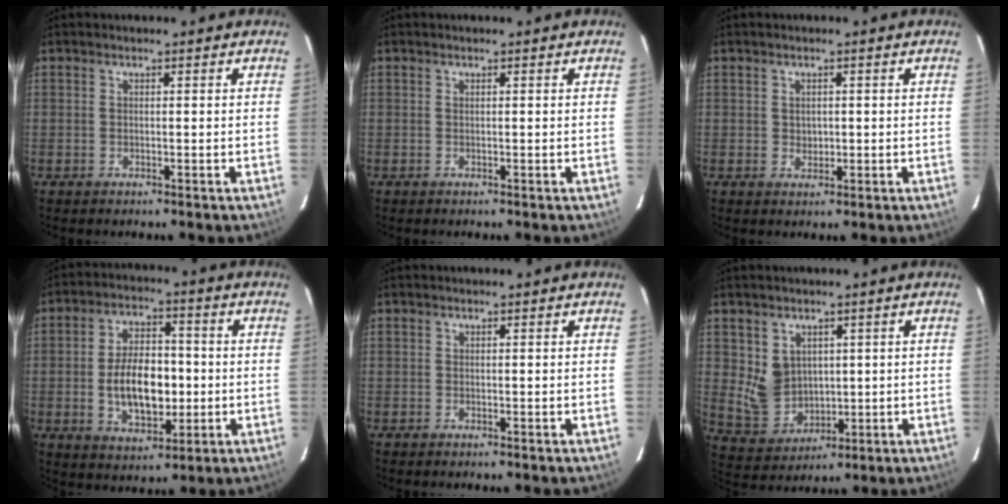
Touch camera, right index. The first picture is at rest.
{"total": 0.0}
{"total": 1.9, "force": [0.2, 1.7, 0.8], "torque": [-0.011, 0.002, 0.007]}
{"total": 12.2, "force": [-1.6, 6.8, 10.0], "torque": [-0.189, 0.011, -0.015]}
{"total": 0.0}
{"total": 7.5, "force": [1.9, 6.5, 3.3], "torque": [-0.067, -0.003, 0.061]}